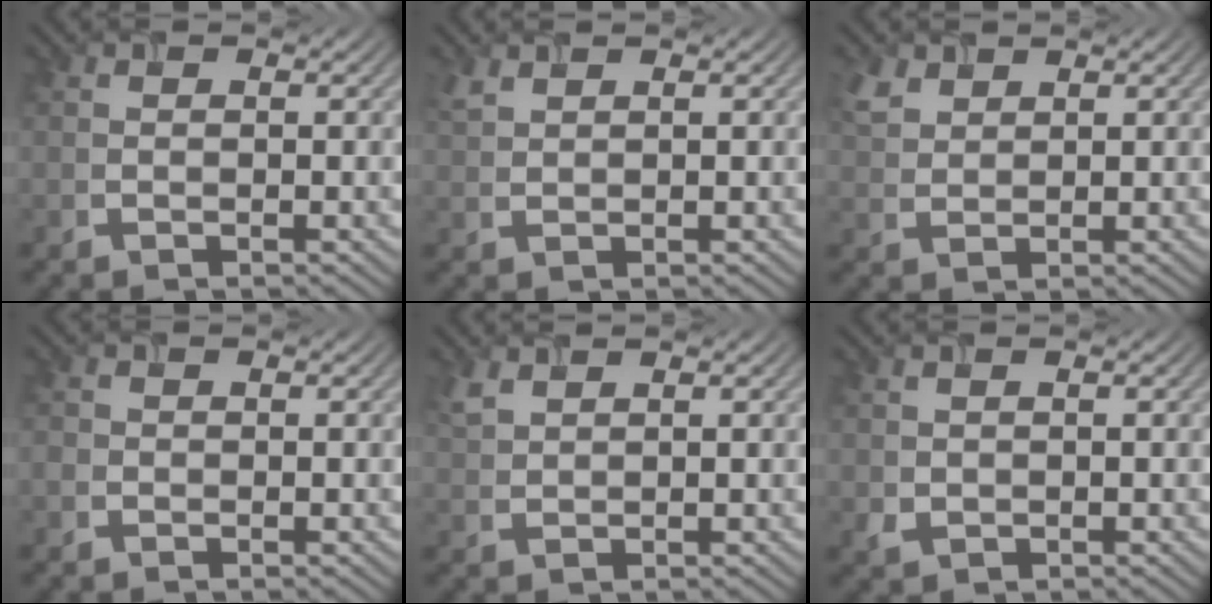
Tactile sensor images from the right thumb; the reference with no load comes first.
{"total": 1.7, "force": [1.3, 0.6, 0.8], "torque": [-0.028, 0.004, 0.035]}
{"total": 3.2, "force": [2.2, 1.8, 1.4], "torque": [-0.041, 0.006, 0.050]}
{"total": 1.1, "force": [-0.4, 1.0, 0.3], "torque": [-0.006, -0.006, -0.013]}
{"total": 2.0, "force": [1.5, 0.8, 1.0], "torque": [-0.034, 0.003, 0.040]}
{"total": 1.3, "force": [0.3, 1.1, 0.6], "torque": [-0.017, -0.003, 0.010]}